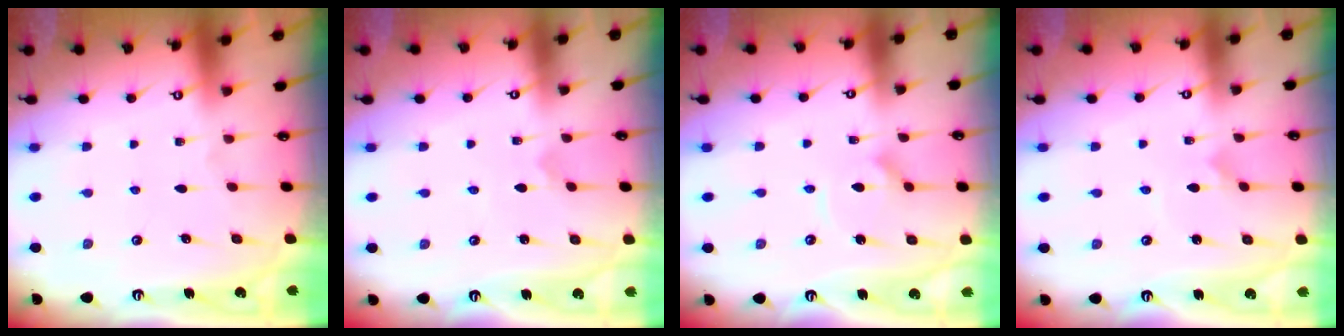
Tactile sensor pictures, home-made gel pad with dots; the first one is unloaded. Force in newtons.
{"total": 0.7, "press": 0.7, "slide": 0.1}
{"total": 4.7, "press": 4.7, "slide": 0.4}
{"total": 2.0, "press": 2.0, "slide": 0.2}